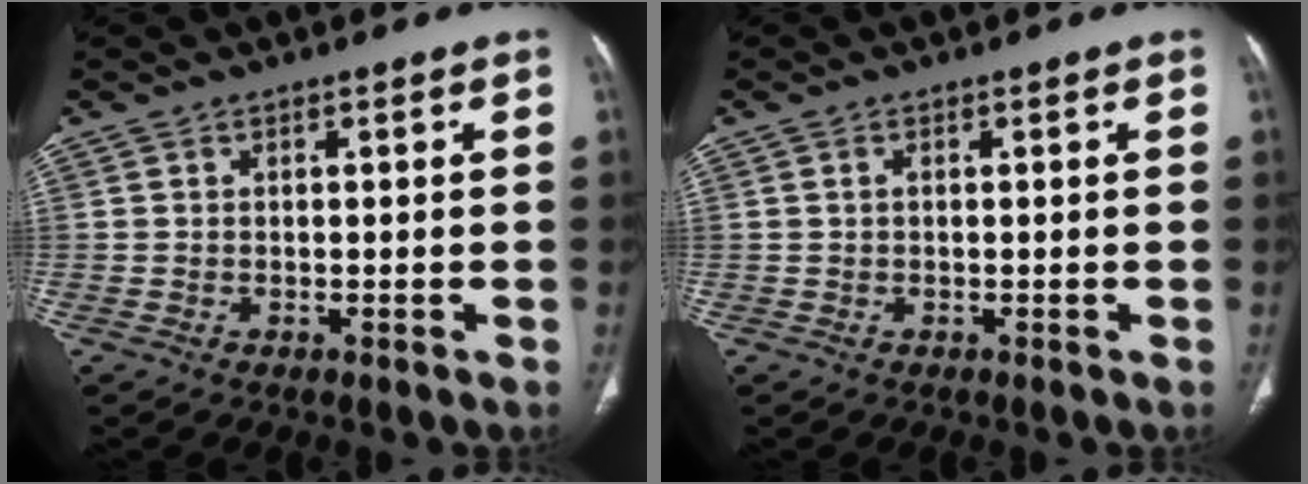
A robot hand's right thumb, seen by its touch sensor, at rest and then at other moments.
{"total": 0.6, "force": [0.0, 0.4, 0.5], "torque": [-0.010, 0.001, -0.001]}